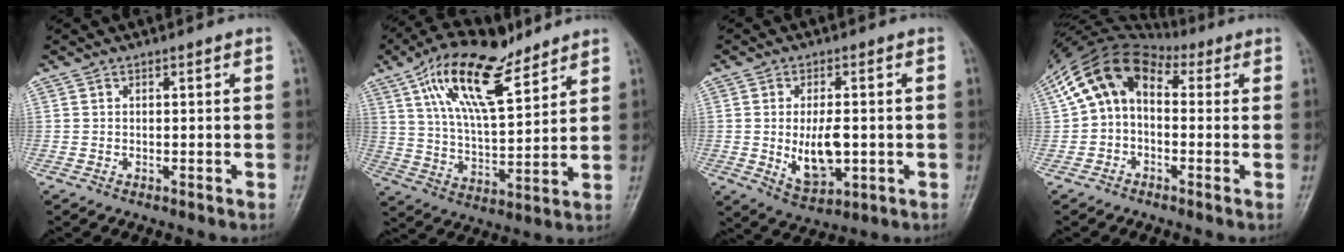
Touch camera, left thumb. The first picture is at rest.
{"total": 16.9, "force": [9.8, 6.8, 11.9], "torque": [-0.192, -0.033, 0.181]}
{"total": 9.0, "force": [-1.0, 4.7, 7.6], "torque": [-0.121, -0.006, -0.006]}
{"total": 11.5, "force": [1.5, 7.9, 8.2], "torque": [-0.144, 0.045, 0.012]}